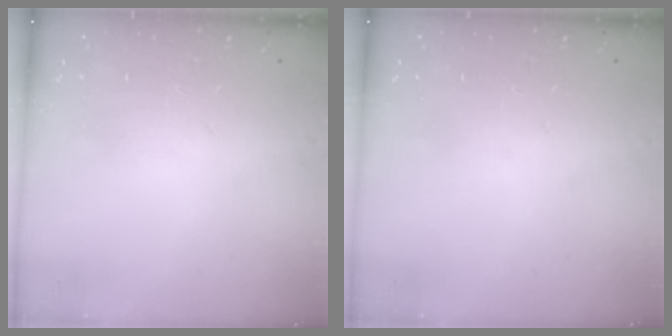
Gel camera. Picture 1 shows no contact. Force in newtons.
{"total": 0.0}